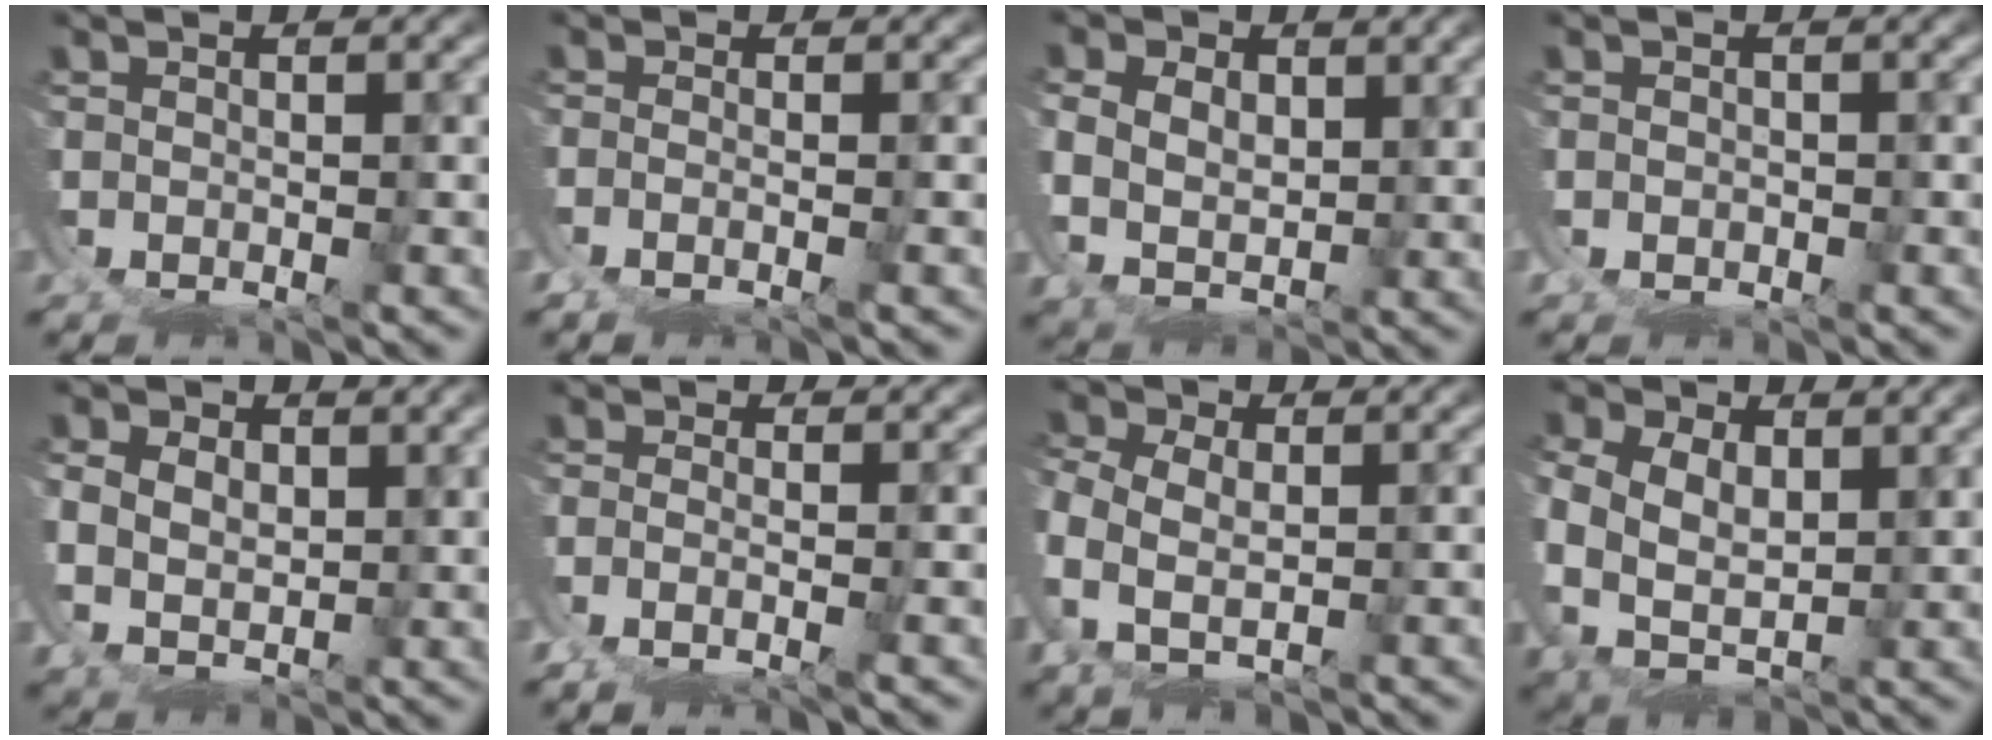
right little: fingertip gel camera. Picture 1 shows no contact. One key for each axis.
{"total": 1.9, "fx": -1.0, "fy": 0.1, "fz": 1.7, "tx": -0.037, "ty": -0.014, "tz": -0.008}
{"total": 6.0, "fx": 1.9, "fy": 5.3, "fz": 2.2, "tx": -0.082, "ty": -0.018, "tz": 0.032}
{"total": 0.6, "fx": 0.3, "fy": 0.0, "fz": -0.4, "tx": 0.001, "ty": -0.005, "tz": 0.008}
{"total": 5.0, "fx": 2.4, "fy": 4.1, "fz": 1.8, "tx": -0.061, "ty": -0.007, "tz": 0.037}
{"total": 2.0, "fx": -0.7, "fy": -0.5, "fz": 1.8, "tx": -0.041, "ty": -0.014, "tz": -0.003}
{"total": 4.0, "fx": 0.8, "fy": 3.2, "fz": 2.2, "tx": -0.085, "ty": -0.016, "tz": 0.018}
{"total": 6.5, "fx": 1.4, "fy": 5.7, "fz": 2.8, "tx": -0.107, "ty": -0.021, "tz": 0.024}